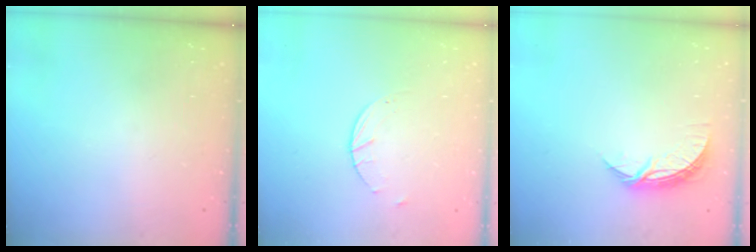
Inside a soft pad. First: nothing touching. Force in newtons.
{"total": 2.6, "press": 2.6, "slide": 0.4}
{"total": 7.2, "press": 7.2, "slide": 0.4}